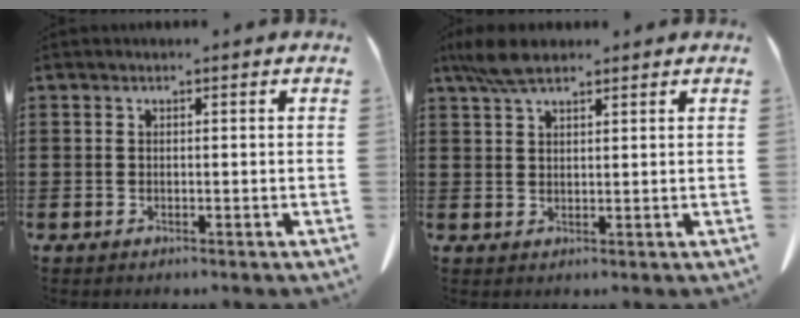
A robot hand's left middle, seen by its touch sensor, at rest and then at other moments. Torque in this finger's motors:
{"motor_torque": [1.00, 0.81, 0.27, 0.10]}